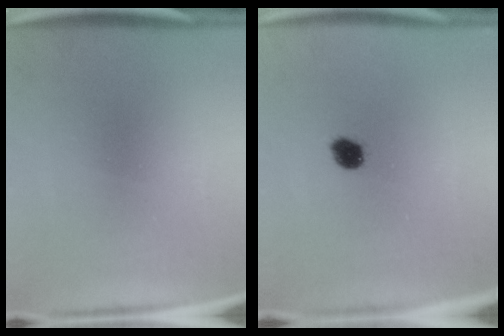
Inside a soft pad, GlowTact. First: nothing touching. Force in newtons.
{"total": 4.0}